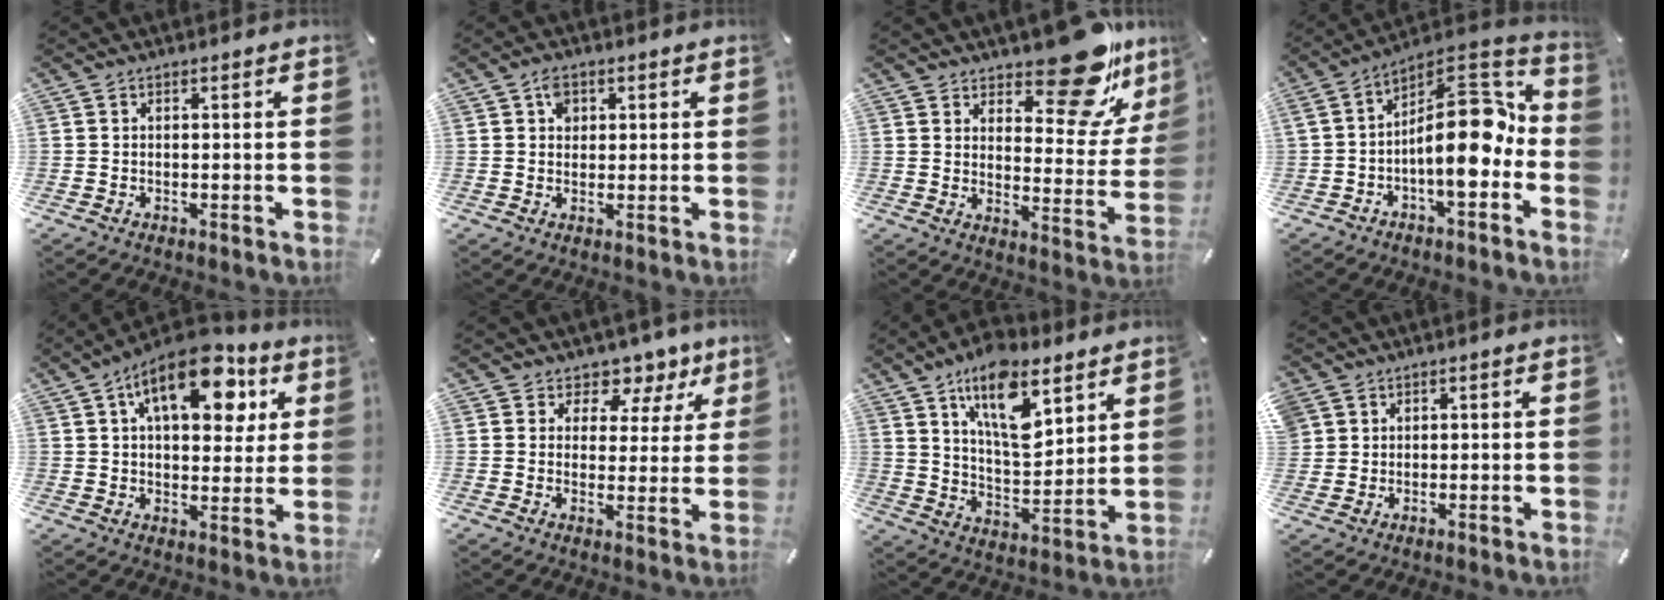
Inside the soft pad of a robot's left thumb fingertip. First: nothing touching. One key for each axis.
{"total": 3.4, "fx": 1.3, "fy": 2.8, "fz": 1.5, "tx": -0.010, "ty": -0.004, "tz": 0.017}
{"total": 17.4, "fx": 13.8, "fy": 6.9, "fz": 8.1, "tx": -0.091, "ty": -0.116, "tz": 0.229}
{"total": 15.7, "fx": -1.5, "fy": 7.7, "fz": 13.6, "tx": -0.217, "ty": -0.012, "tz": -0.023}
{"total": 16.8, "fx": 7.8, "fy": 9.0, "fz": 11.8, "tx": -0.171, "ty": -0.021, "tz": 0.129}
{"total": 6.9, "fx": 5.3, "fy": 4.2, "fz": 1.4, "tx": -0.014, "ty": -0.052, "tz": 0.088}
{"total": 16.5, "fx": 10.1, "fy": 7.7, "fz": 10.5, "tx": -0.180, "ty": -0.044, "tz": 0.177}
{"total": 3.4, "fx": 1.8, "fy": 2.9, "fz": -0.2, "tx": -0.005, "ty": 0.003, "tz": 0.035}